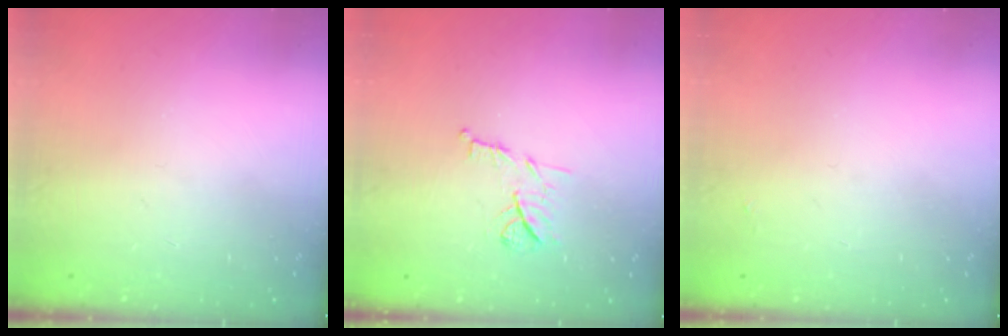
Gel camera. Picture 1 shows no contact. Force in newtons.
{"total": 7.1, "press": 7.0, "slide": 1.0}
{"total": 1.9, "press": 1.9, "slide": 0.3}